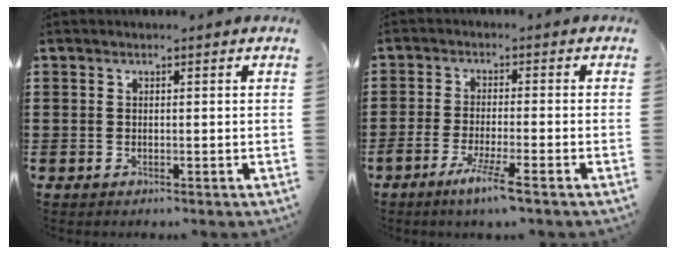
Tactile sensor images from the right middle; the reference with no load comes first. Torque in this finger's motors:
{"motor_torque": [1.25, -0.56, 0.36, 0.13]}